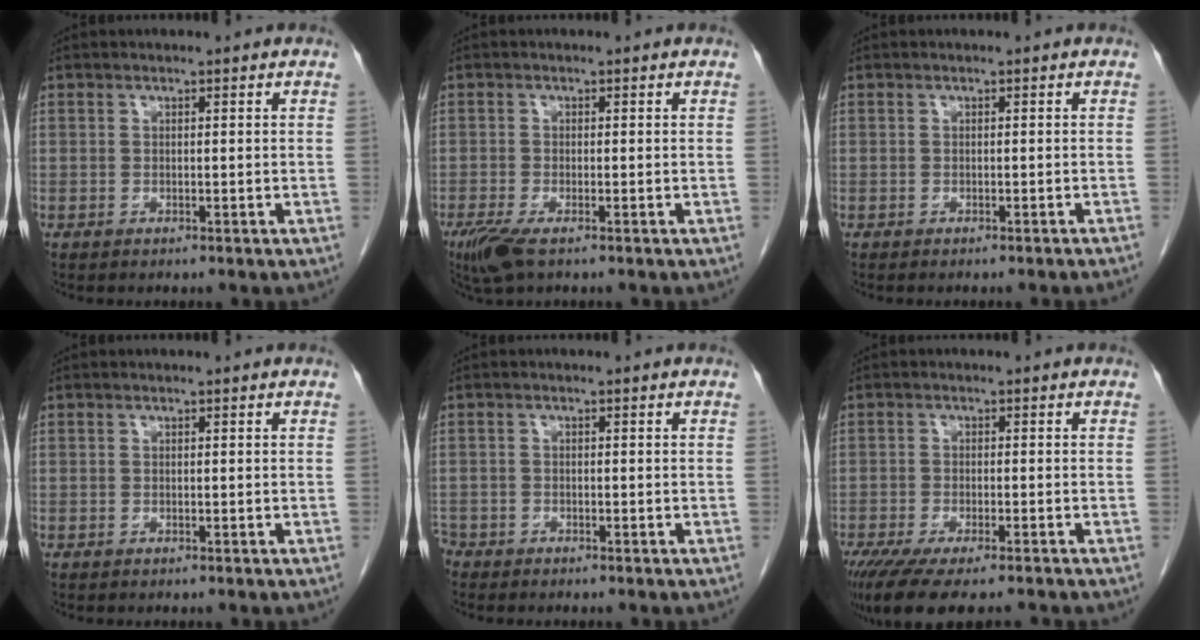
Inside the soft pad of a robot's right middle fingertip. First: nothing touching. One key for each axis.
{"total": 4.0, "fx": -2.5, "fy": 0.9, "fz": 3.0, "tx": -0.066, "ty": -0.014, "tz": -0.045}
{"total": 1.7, "fx": -1.5, "fy": -0.4, "fz": 0.8, "tx": -0.008, "ty": 0.005, "tz": -0.021}
{"total": 0.0}
{"total": 2.0, "fx": -1.7, "fy": 0.9, "fz": 0.1, "tx": -0.002, "ty": 0.000, "tz": -0.031}
{"total": 12.5, "fx": -10.0, "fy": 2.3, "fz": 7.1, "tx": -0.113, "ty": -0.024, "tz": -0.152}